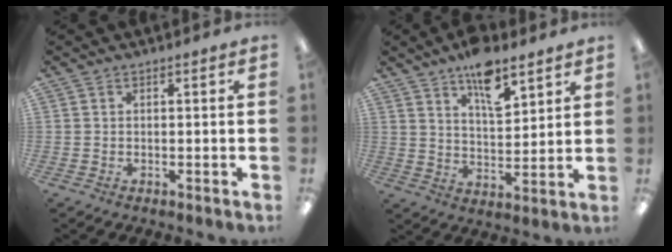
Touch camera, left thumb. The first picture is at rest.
{"total": 10.9, "force": [7.6, 4.3, 6.4], "torque": [-0.089, -0.044, 0.129]}